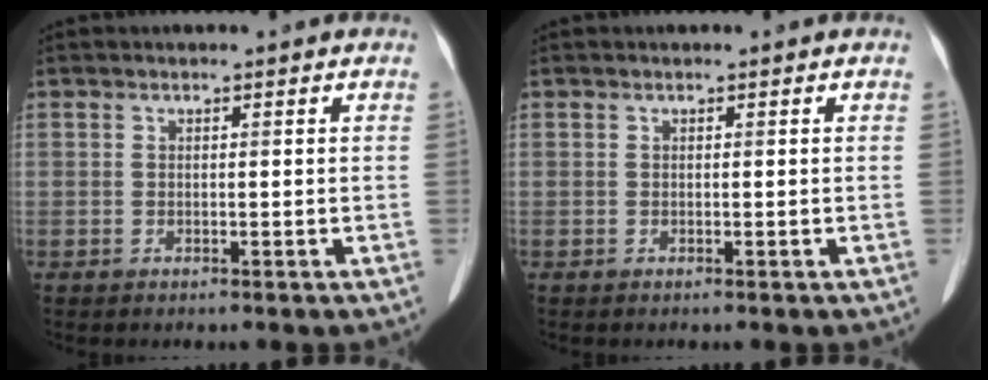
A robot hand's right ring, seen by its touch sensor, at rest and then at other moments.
{"total": 0.0}